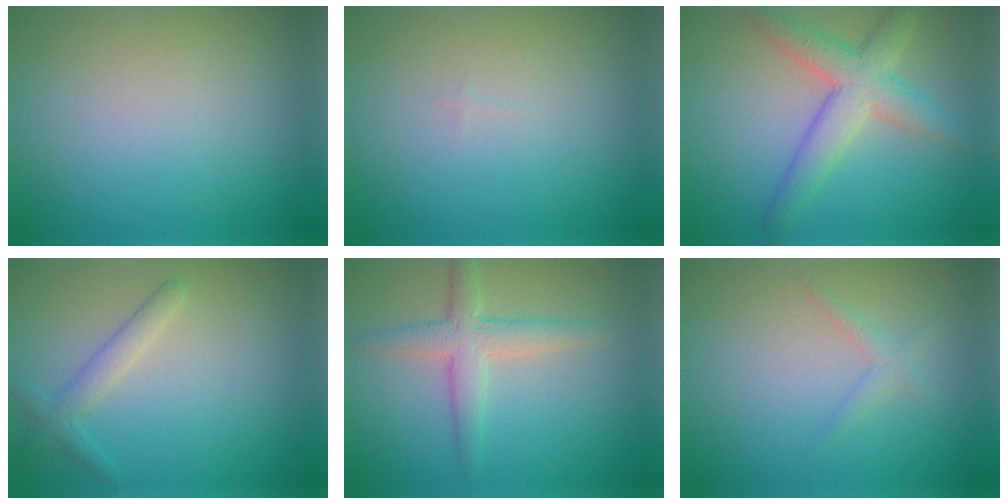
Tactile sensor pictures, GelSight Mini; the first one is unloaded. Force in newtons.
{"total": 0.0}
{"total": 5.1, "press": 5.1, "slide": 0.1}
{"total": 2.0, "press": 2.0, "slide": 0.1}
{"total": 3.2, "press": 3.2, "slide": 0.1}
{"total": 1.1, "press": 1.1, "slide": 0.0}